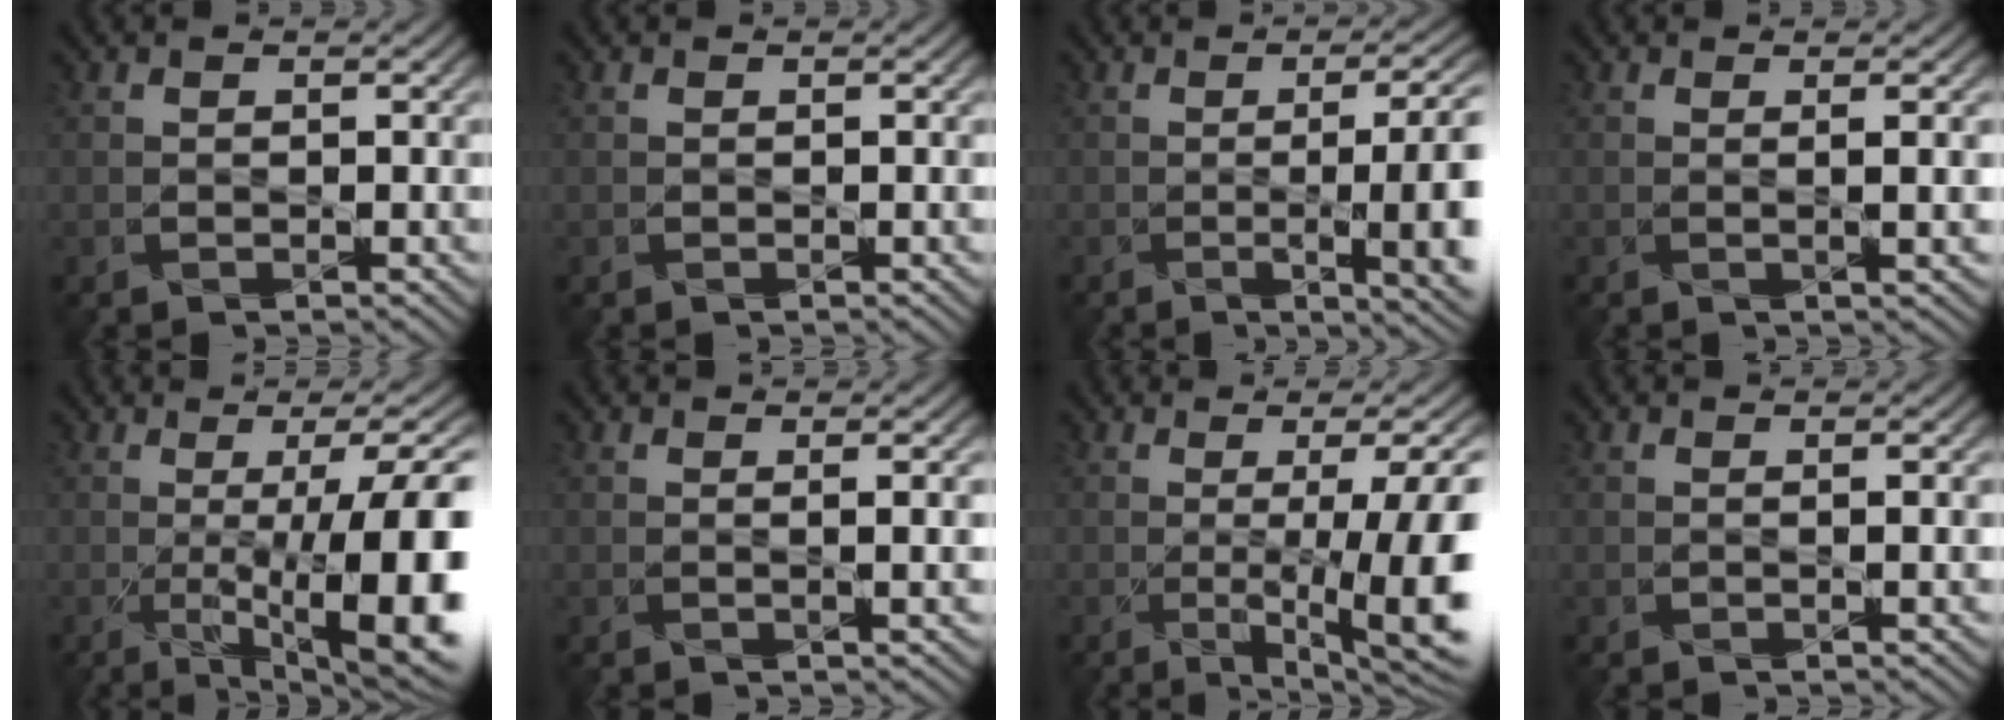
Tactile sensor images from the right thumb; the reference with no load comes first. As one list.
[{"total": 0.0}, {"total": 12.3, "force": [-2.0, 4.0, 11.5], "torque": [-0.123, 0.014, -0.030]}, {"total": 2.4, "force": [0.0, 0.0, 2.4], "torque": [-0.040, 0.007, -0.002]}, {"total": 15.7, "force": [-3.0, 4.3, 14.8], "torque": [-0.188, -0.006, -0.036]}, {"total": 2.1, "force": [0.0, -0.1, 2.1], "torque": [-0.036, 0.009, -0.005]}, {"total": 12.9, "force": [-2.2, 3.4, 12.3], "torque": [-0.154, 0.004, -0.021]}, {"total": 1.1, "force": [-0.2, -0.3, 1.1], "torque": [-0.024, 0.005, -0.008]}]